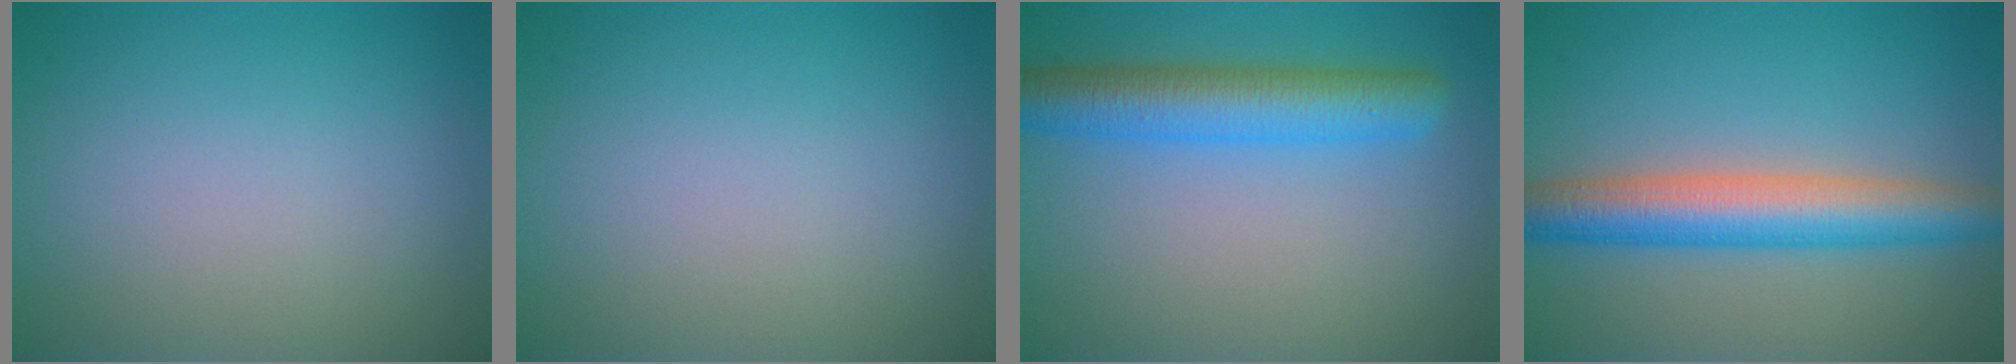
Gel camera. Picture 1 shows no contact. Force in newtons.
{"total": 0.0}
{"total": 5.7, "press": 5.7, "slide": 0.2}
{"total": 6.4, "press": 6.4, "slide": 0.2}